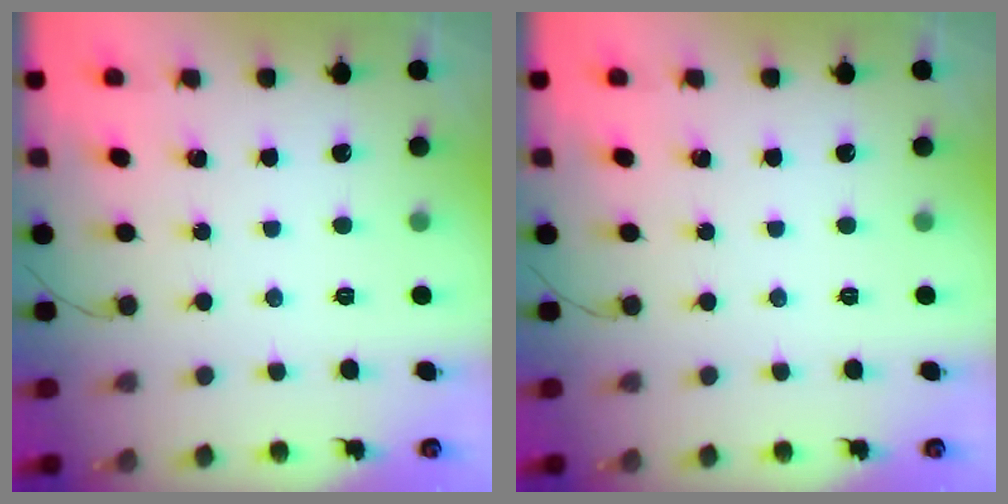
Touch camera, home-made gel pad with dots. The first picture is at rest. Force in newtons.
{"total": 0.0}